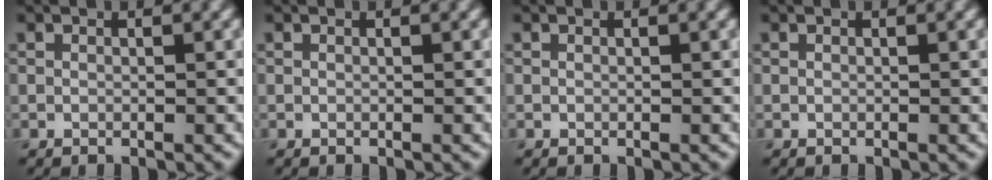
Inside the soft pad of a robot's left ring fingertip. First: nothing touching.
{"total": 0.0}
{"total": 0.0}
{"total": 0.0}